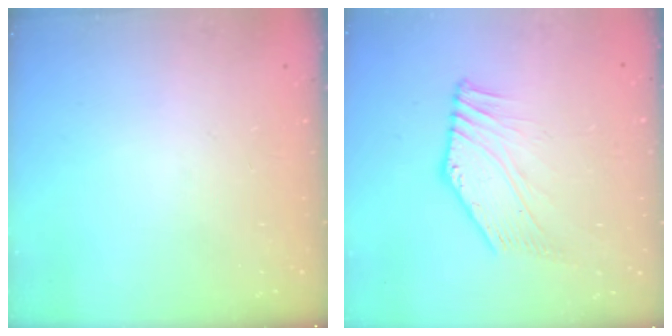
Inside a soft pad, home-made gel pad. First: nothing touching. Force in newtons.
{"total": 3.0, "press": 2.8, "slide": 1.0}